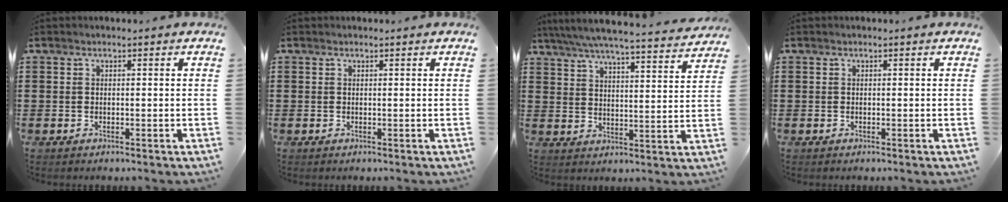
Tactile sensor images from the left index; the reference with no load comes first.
{"total": 0.0}
{"total": 5.7, "force": [5.2, -0.3, 2.2], "torque": [-0.065, -0.038, 0.086]}
{"total": 0.0}